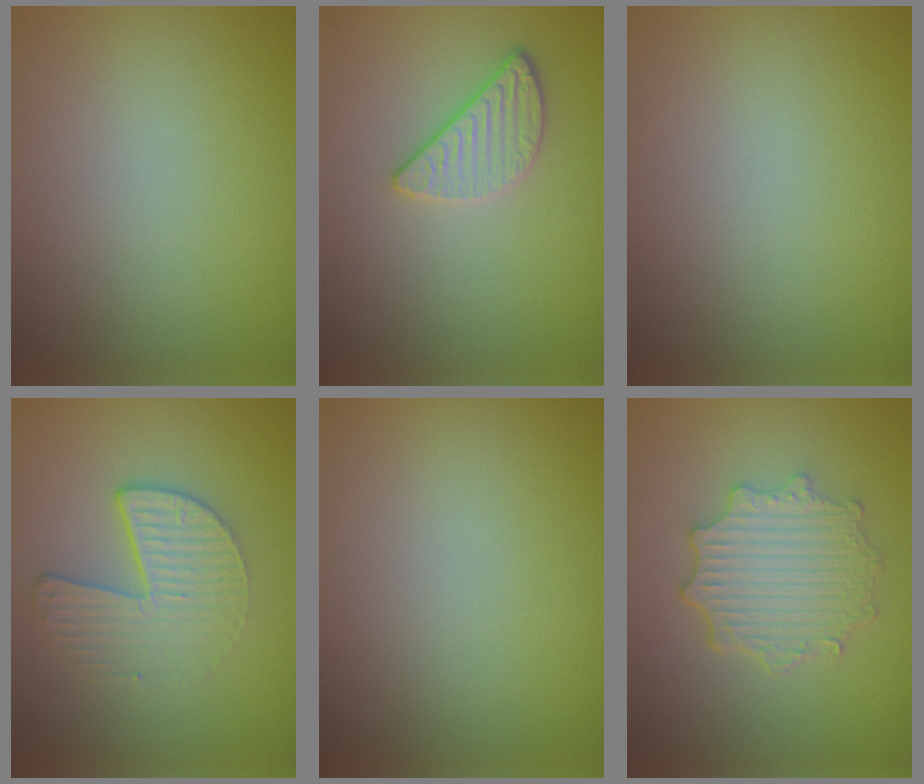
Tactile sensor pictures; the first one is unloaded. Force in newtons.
{"total": 2.4, "press": 2.1, "slide": 1.1}
{"total": 0.0}
{"total": 3.6, "press": 2.7, "slide": 2.4}
{"total": 0.0}
{"total": 4.8, "press": 3.7, "slide": 3.0}